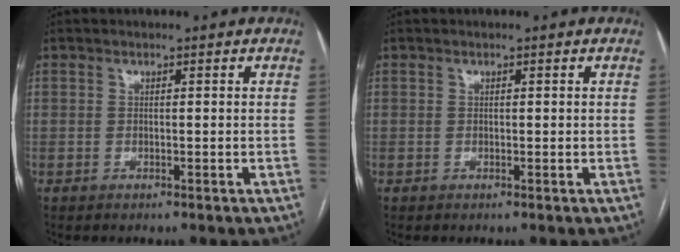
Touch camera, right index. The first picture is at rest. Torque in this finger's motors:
{"motor_torque": [-0.02, -0.04, 0.05, 0.01]}